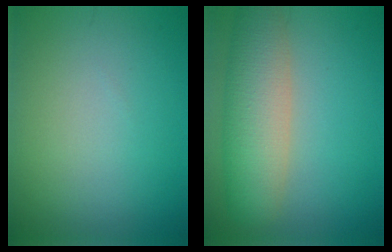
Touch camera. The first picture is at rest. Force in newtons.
{"total": 6.8, "press": 6.8, "slide": 0.4}